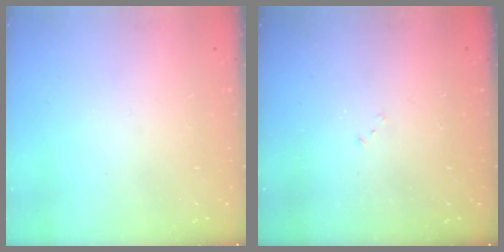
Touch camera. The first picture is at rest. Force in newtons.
{"total": 7.8, "press": 7.7, "slide": 0.7}